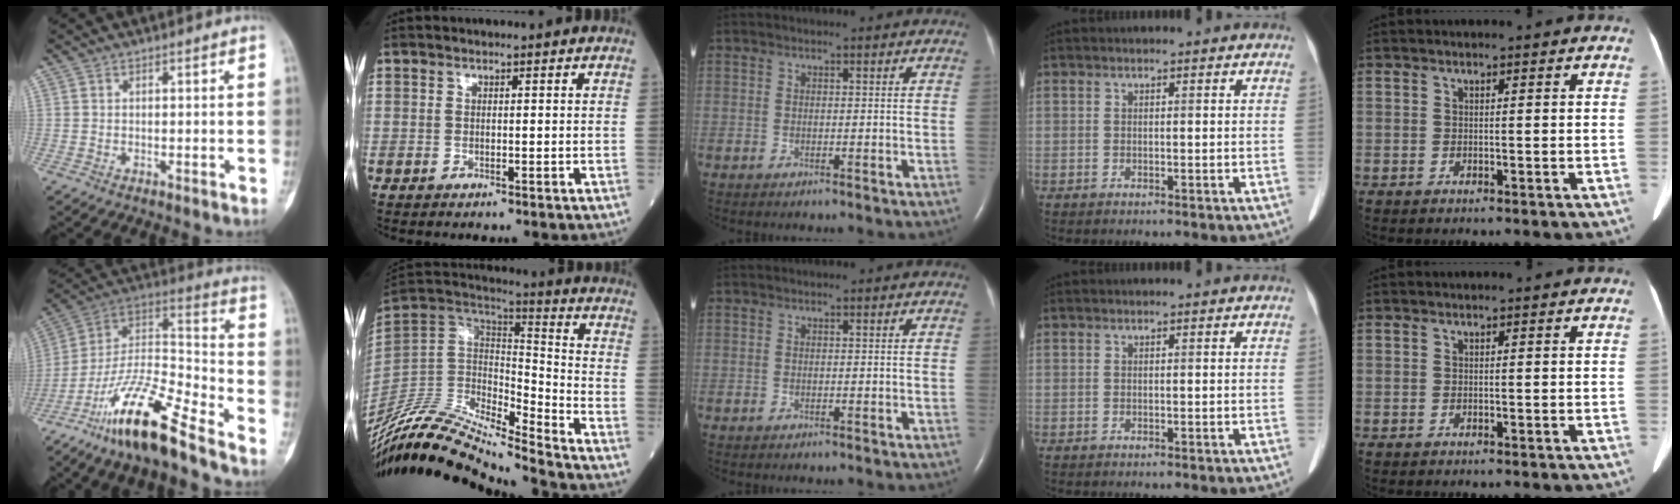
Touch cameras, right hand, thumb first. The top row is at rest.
{"thumb": {"total": 19.7, "force": [-14.1, 3.7, 13.3], "torque": [-0.251, 0.077, -0.259]}, "index": {"total": 21.8, "force": [-19.8, 1.5, 8.9], "torque": [-0.195, 0.012, -0.364]}}